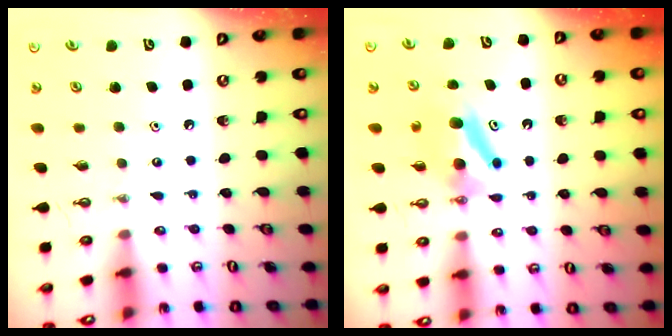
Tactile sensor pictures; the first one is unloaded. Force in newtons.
{"total": 7.6, "press": 7.0, "slide": 2.9}